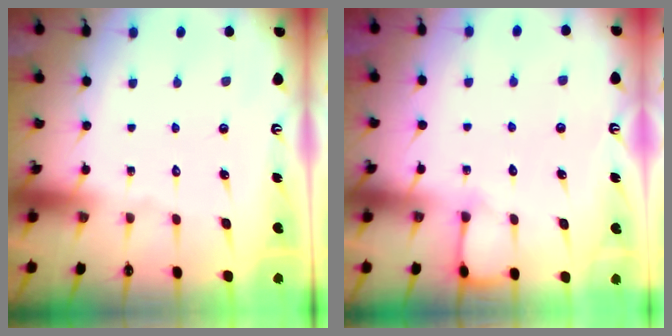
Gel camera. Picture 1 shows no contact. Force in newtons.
{"total": 5.7, "press": 5.6, "slide": 0.5}